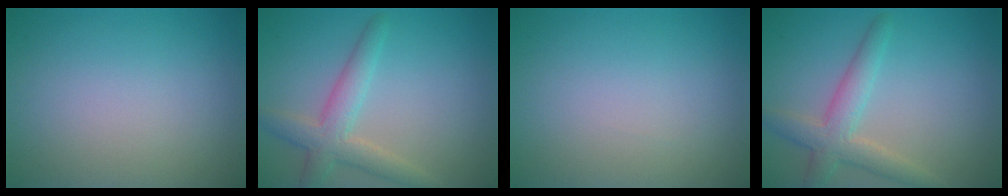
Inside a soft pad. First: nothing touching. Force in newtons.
{"total": 3.8, "press": 3.8, "slide": 0.2}
{"total": 0.0}
{"total": 3.8, "press": 3.8, "slide": 0.2}